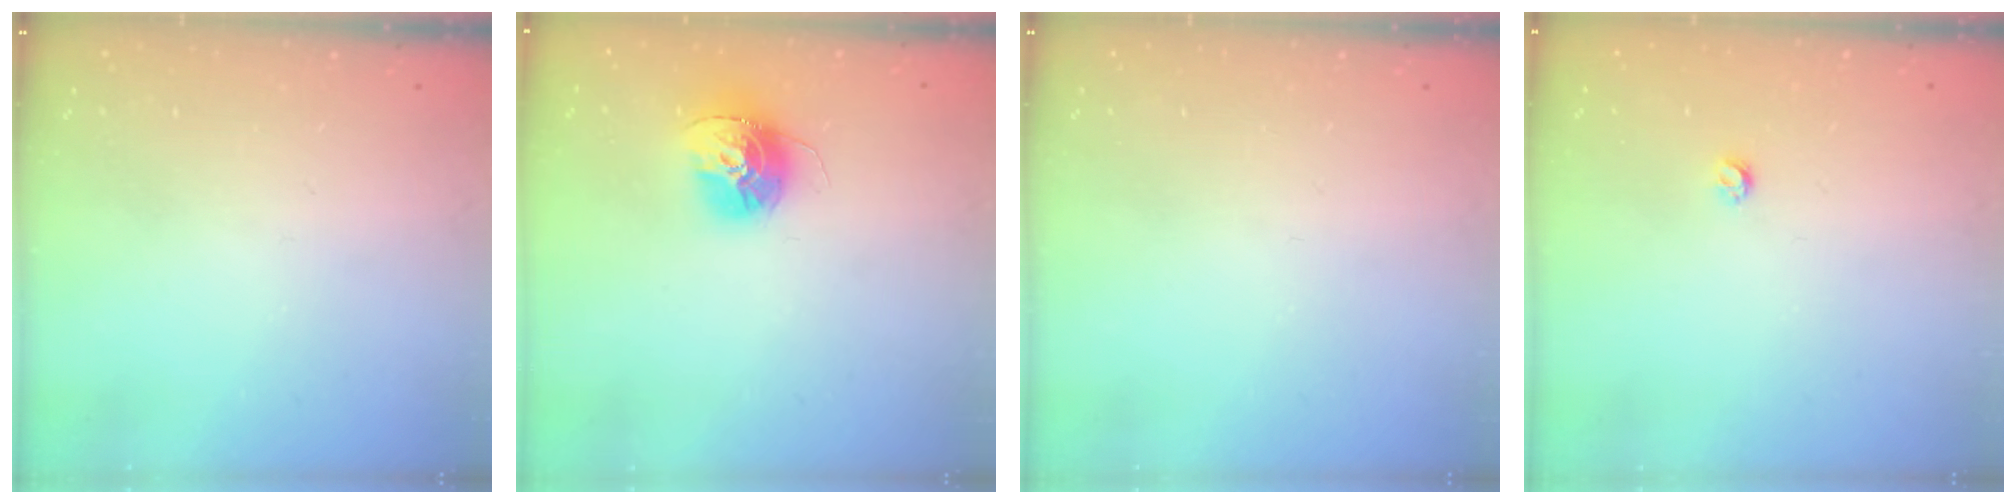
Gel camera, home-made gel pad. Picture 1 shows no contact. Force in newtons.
{"total": 13.8, "press": 13.7, "slide": 1.3}
{"total": 0.0}
{"total": 2.9, "press": 2.8, "slide": 0.5}